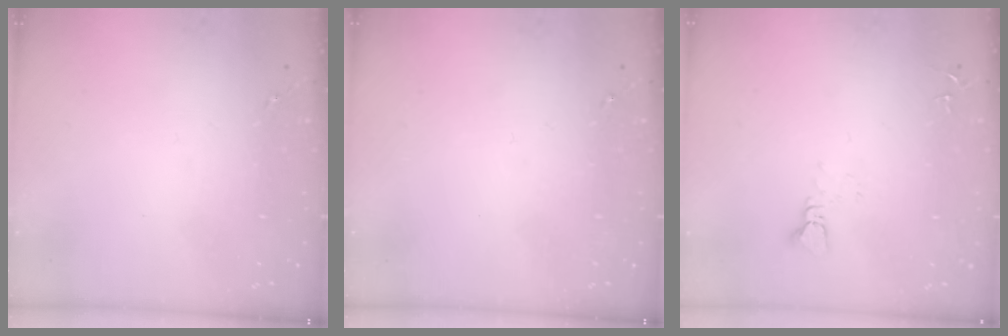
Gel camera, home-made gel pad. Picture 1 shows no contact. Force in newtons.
{"total": 0.0}
{"total": 2.2, "press": 2.2, "slide": 0.1}